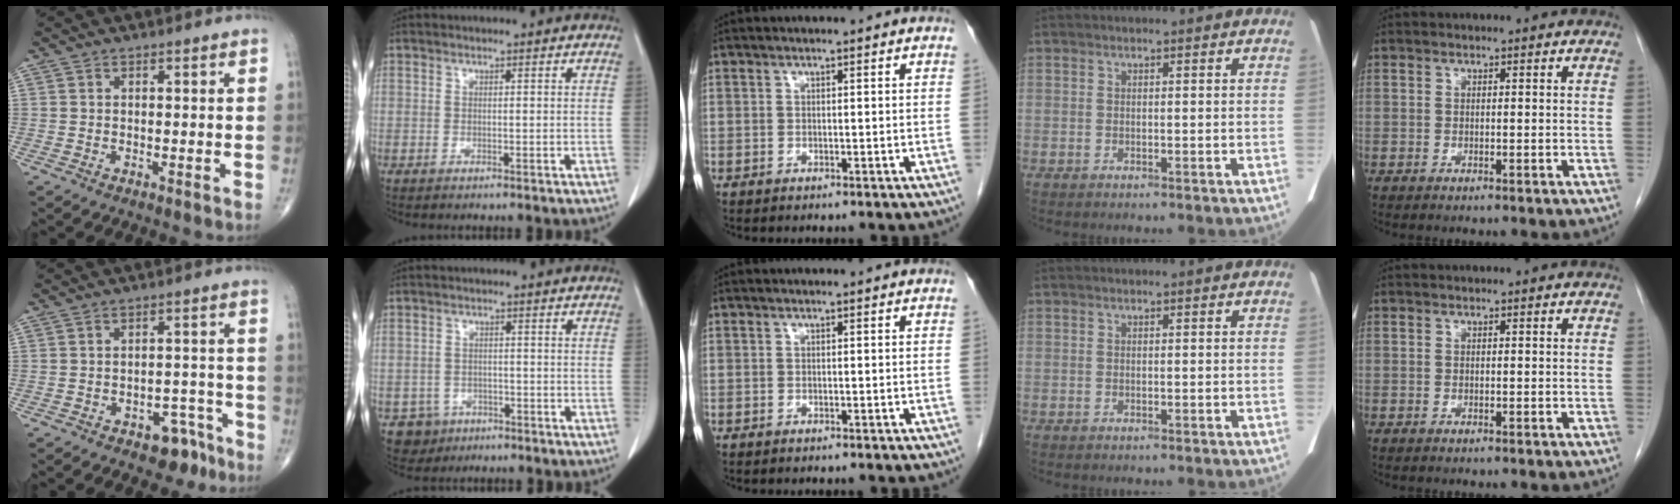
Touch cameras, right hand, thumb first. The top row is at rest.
{"thumb": {"total": 6.6, "force": [-4.3, 3.8, 3.3], "torque": [-0.014, 0.042, -0.057]}, "index": {"total": 4.2, "force": [-2.3, 3.5, 0.1], "torque": [0.000, 0.011, -0.030]}}